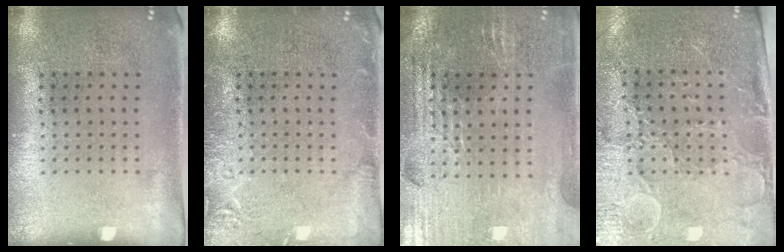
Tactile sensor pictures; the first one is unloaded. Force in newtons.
{"total": 2.4, "press": 2.4, "slide": 0.4}
{"total": 2.9, "press": 2.8, "slide": 0.5}
{"total": 3.2, "press": 3.0, "slide": 1.3}